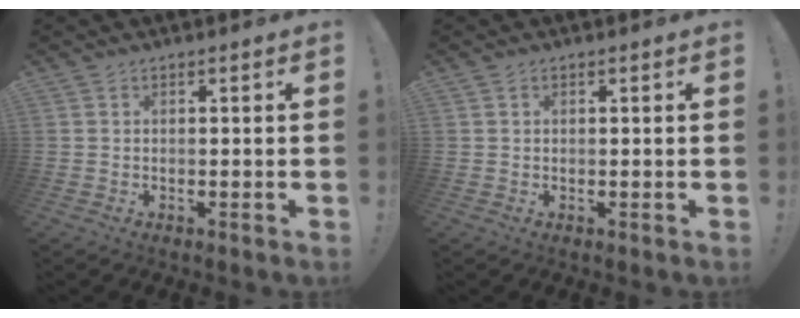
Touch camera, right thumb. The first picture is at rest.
{"total": 0.5, "force": [0.2, 0.4, 0.2], "torque": [-0.004, 0.002, 0.004]}